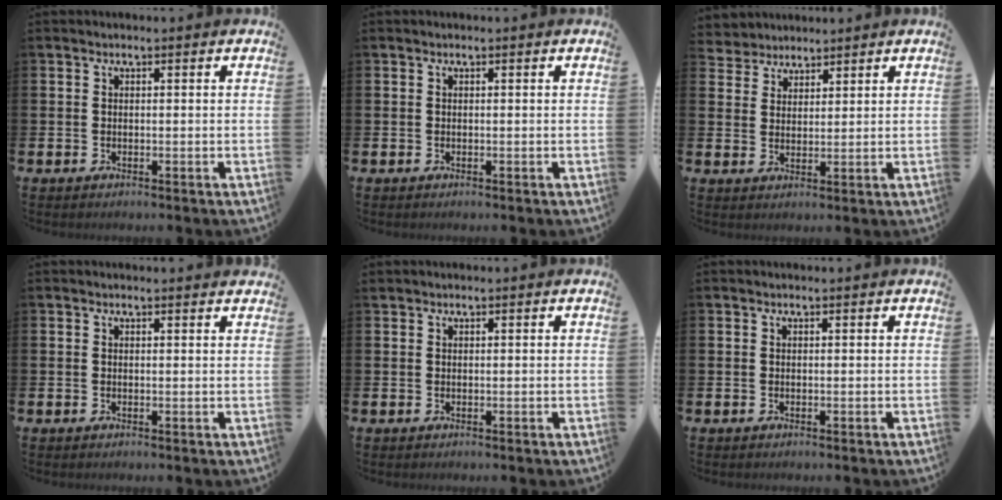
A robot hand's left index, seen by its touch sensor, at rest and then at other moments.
{"total": 0.0}
{"total": 3.8, "force": [3.5, 1.1, -0.8], "torque": [-0.007, -0.012, 0.066]}
{"total": 0.5, "force": [0.5, 0.0, 0.0], "torque": [0.008, -0.004, 0.008]}
{"total": 0.7, "force": [0.7, 0.3, -0.1], "torque": [0.002, 0.001, 0.012]}
{"total": 0.0}